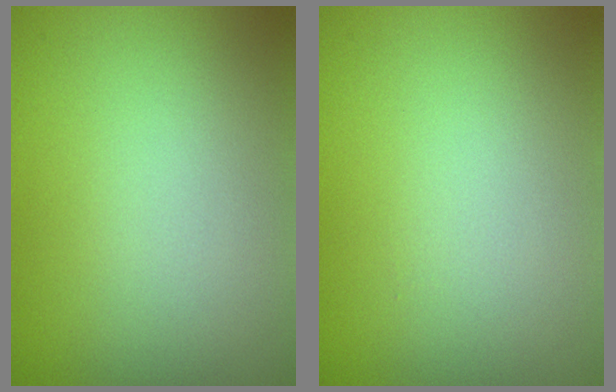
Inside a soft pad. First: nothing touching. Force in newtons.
{"total": 0.0}